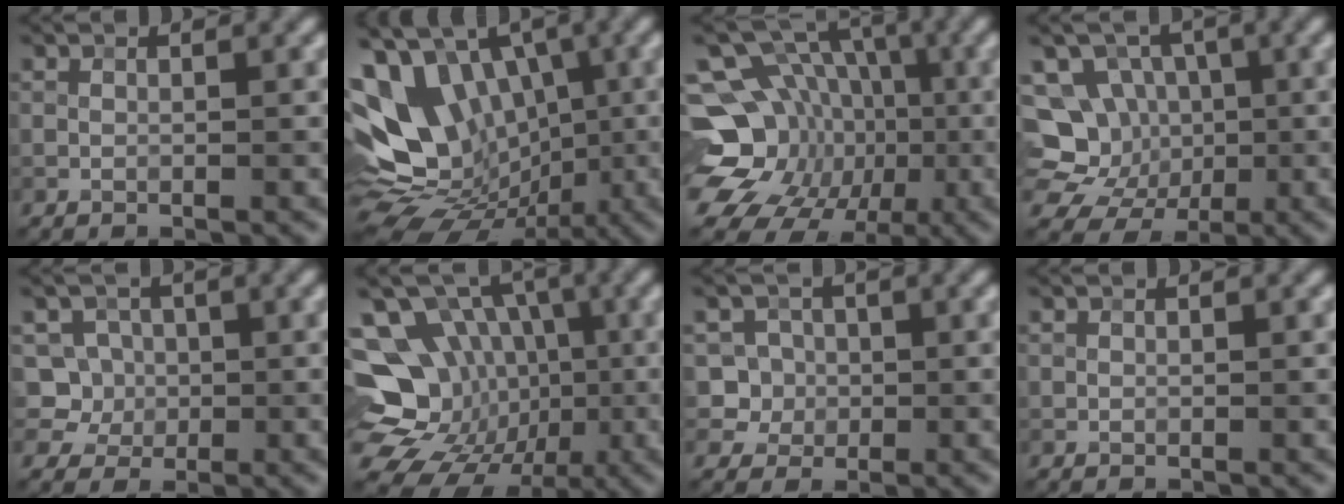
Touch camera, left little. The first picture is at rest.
{"total": 14.1, "force": [-0.2, 10.7, 9.2], "torque": [-0.149, 0.009, -0.004]}
{"total": 17.4, "force": [-2.9, 14.6, 9.0], "torque": [-0.177, 0.015, -0.048]}
{"total": 10.2, "force": [-0.5, 9.4, 3.9], "torque": [-0.080, 0.035, -0.036]}
{"total": 4.9, "force": [0.6, 4.5, 1.8], "torque": [-0.021, 0.015, 0.003]}
{"total": 16.8, "force": [-2.1, 14.2, 8.8], "torque": [-0.171, 0.007, -0.042]}
{"total": 4.7, "force": [0.7, 4.4, 1.6], "torque": [-0.018, 0.018, 0.005]}
{"total": 0.0}